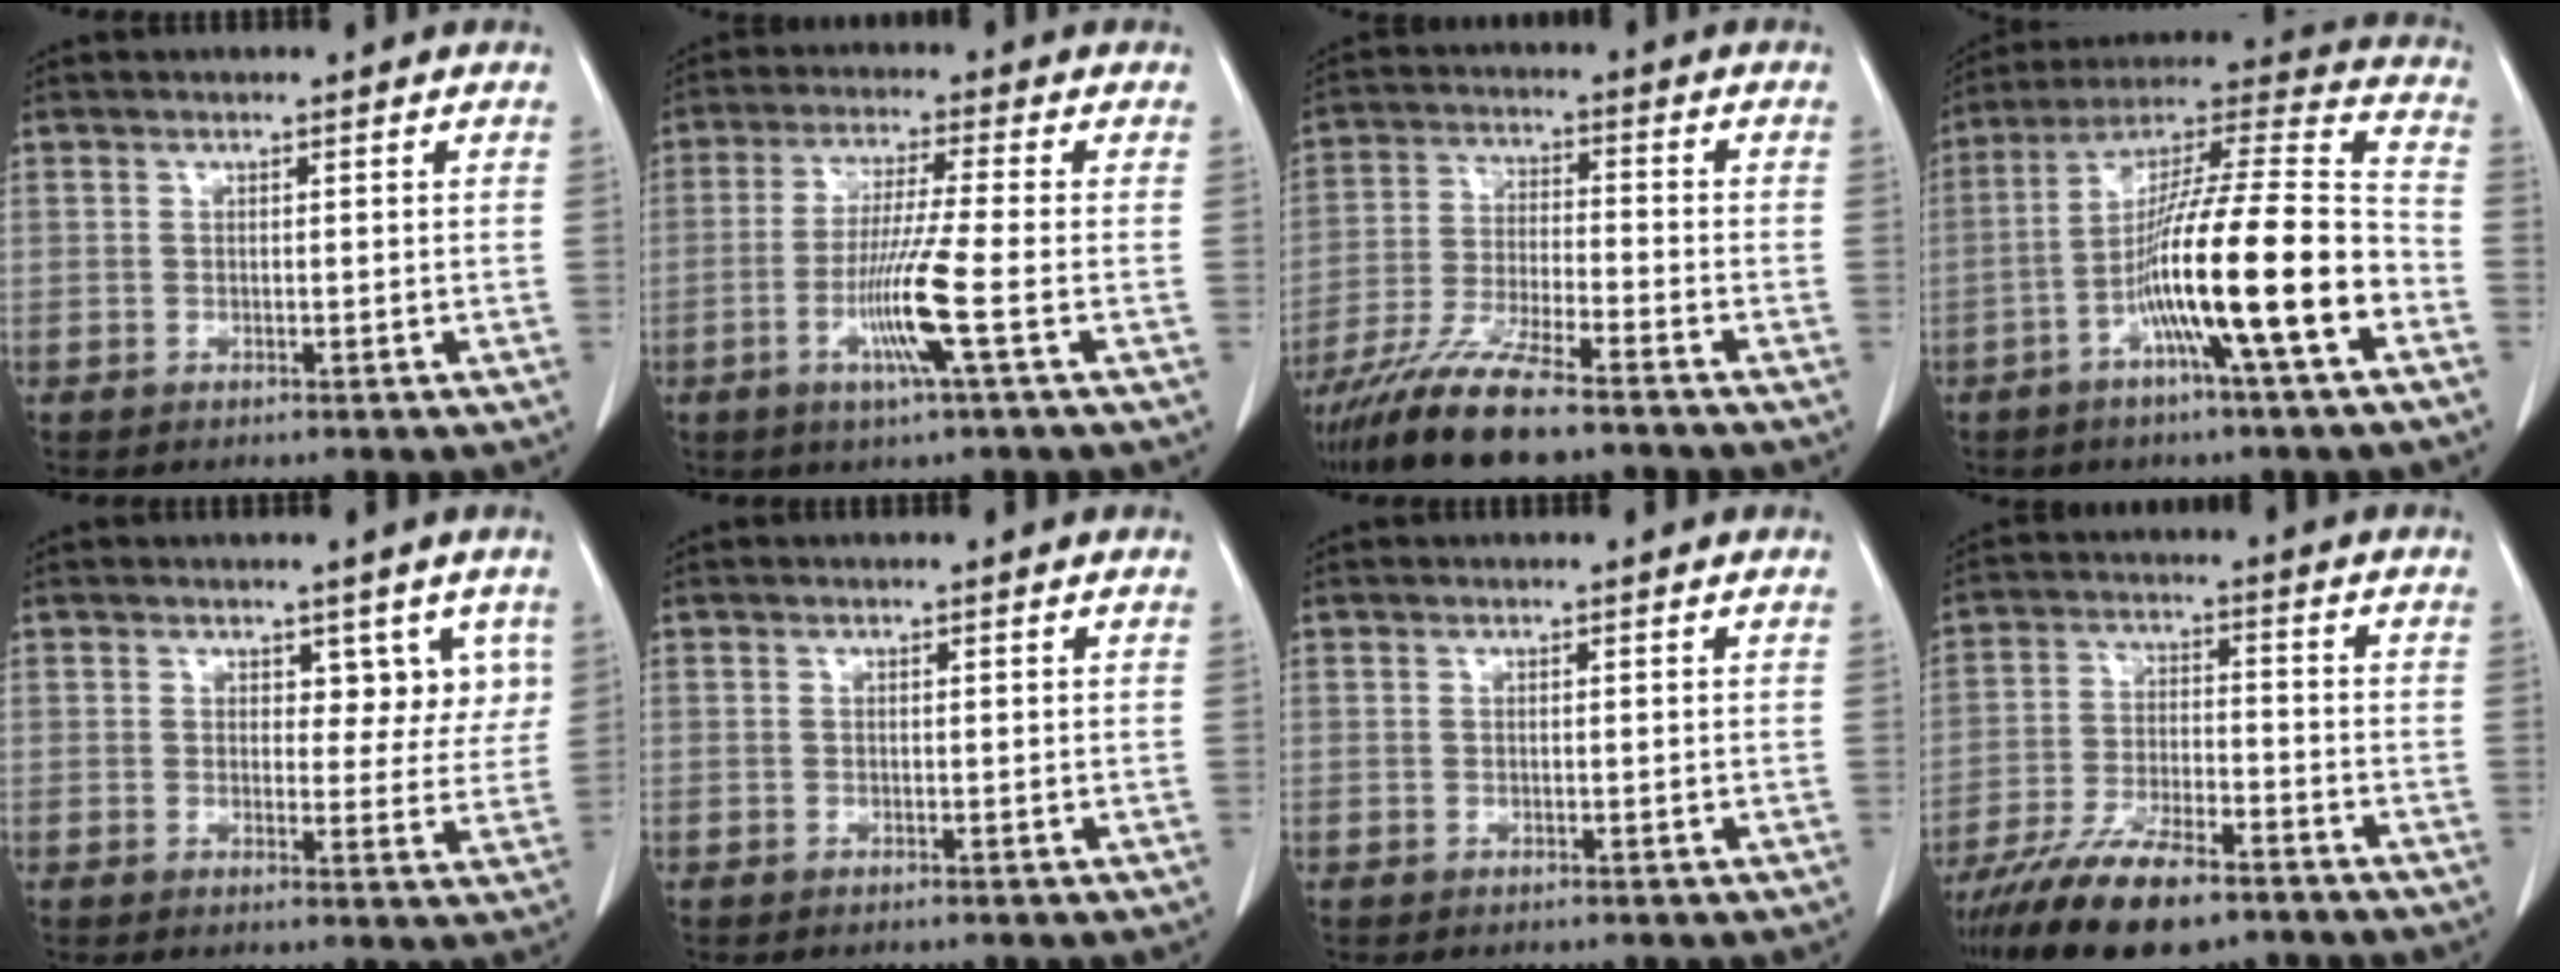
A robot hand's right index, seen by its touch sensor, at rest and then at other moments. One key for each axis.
{"total": 8.6, "fx": -2.8, "fy": -1.2, "fz": 8.1, "tx": -0.158, "ty": -0.014, "tz": -0.058}
{"total": 12.4, "fx": -9.8, "fy": 1.5, "fz": 7.5, "tx": -0.146, "ty": -0.028, "tz": -0.176}
{"total": 18.9, "fx": -6.7, "fy": 0.3, "fz": 17.7, "tx": -0.300, "ty": 0.002, "tz": -0.120}
{"total": 4.9, "fx": 2.5, "fy": 3.0, "fz": 2.9, "tx": -0.012, "ty": 0.001, "tz": 0.028}
{"total": 0.0}
{"total": 0.0}
{"total": 13.8, "fx": -10.2, "fy": 3.8, "fz": 8.4, "tx": -0.158, "ty": -0.022, "tz": -0.181}